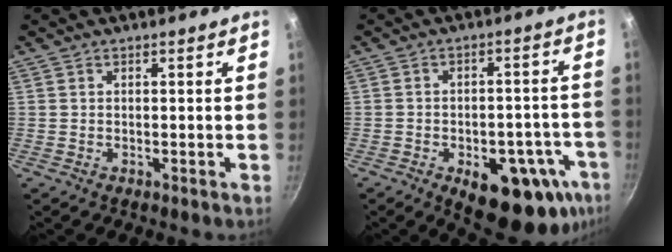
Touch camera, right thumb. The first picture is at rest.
{"total": 18.4, "force": [-8.4, 9.5, 13.3], "torque": [-0.110, 0.024, -0.102]}